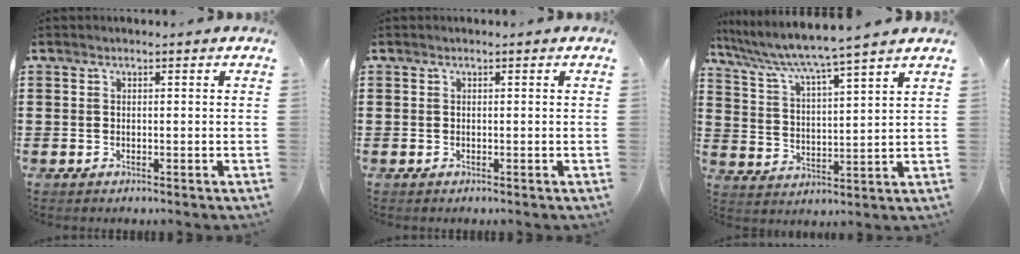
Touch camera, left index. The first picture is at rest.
{"total": 0.0}
{"total": 4.6, "force": [4.1, -0.9, 2.1], "torque": [-0.064, -0.036, 0.060]}